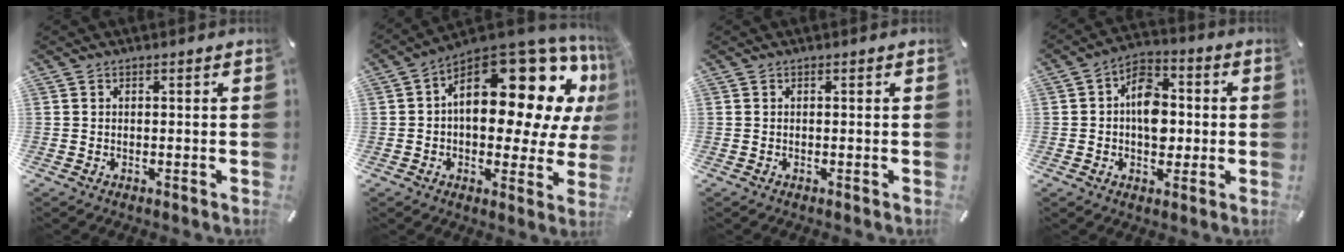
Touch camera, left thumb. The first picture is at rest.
{"total": 22.2, "force": [7.9, 11.8, 17.1], "torque": [-0.220, -0.068, 0.136]}
{"total": 0.0}
{"total": 10.4, "force": [-0.5, 7.5, 7.1], "torque": [-0.095, 0.010, -0.010]}